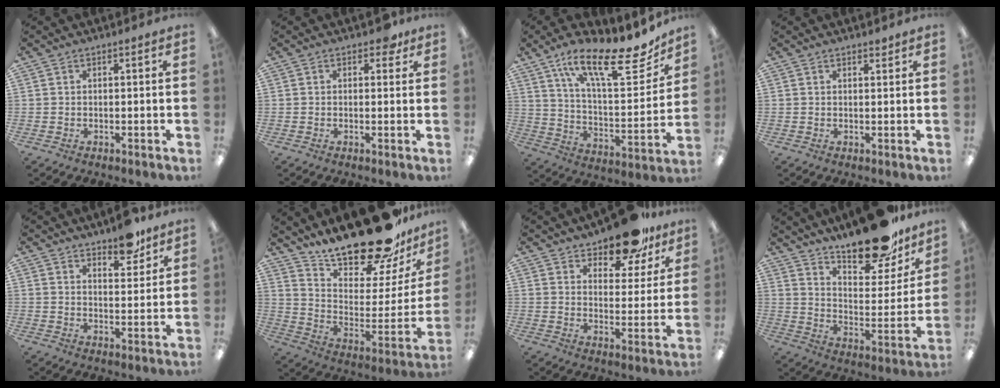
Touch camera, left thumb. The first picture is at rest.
{"total": 3.1, "force": [1.7, 1.9, 1.7], "torque": [-0.012, -0.003, 0.026]}
{"total": 21.6, "force": [15.1, 6.2, 14.0], "torque": [-0.223, -0.096, 0.250]}
{"total": 1.4, "force": [1.3, 0.5, 0.4], "torque": [-0.001, -0.005, 0.022]}
{"total": 7.2, "force": [6.1, 2.4, 3.0], "torque": [-0.026, -0.042, 0.104]}
{"total": 23.8, "force": [20.0, 7.6, 10.6], "torque": [-0.142, -0.148, 0.337]}
{"total": 14.3, "force": [11.5, 5.9, 6.0], "torque": [-0.084, -0.074, 0.205]}
{"total": 22.1, "force": [17.7, 8.0, 10.7], "torque": [-0.150, -0.115, 0.298]}